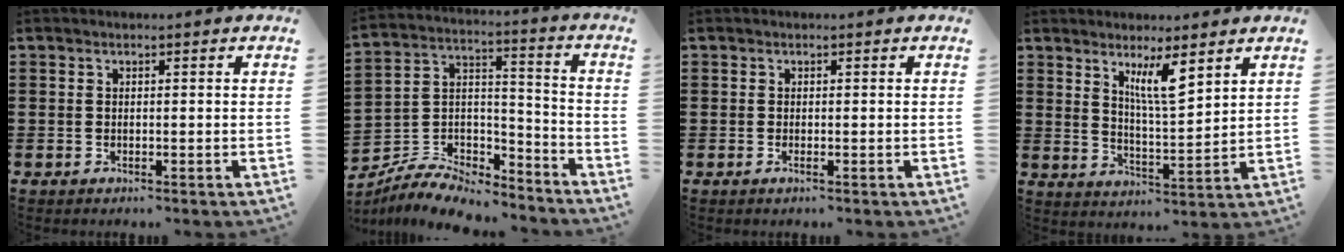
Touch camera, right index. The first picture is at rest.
{"total": 8.2, "force": [-7.7, 2.1, 2.0], "torque": [-0.039, 0.017, -0.151]}
{"total": 0.5, "force": [-0.1, -0.1, 0.5], "torque": [-0.009, -0.005, -0.001]}
{"total": 6.6, "force": [4.0, 1.3, 5.1], "torque": [-0.101, -0.007, 0.067]}